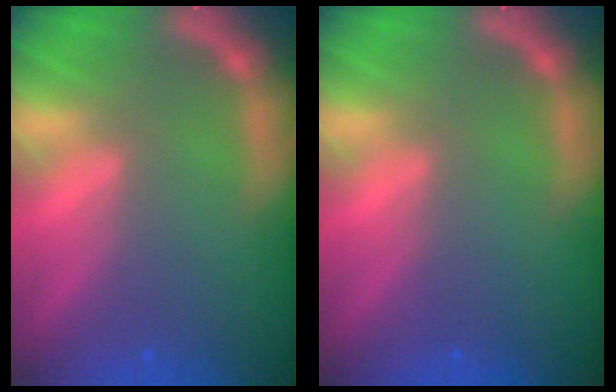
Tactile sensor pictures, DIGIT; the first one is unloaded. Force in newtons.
{"total": 0.0}